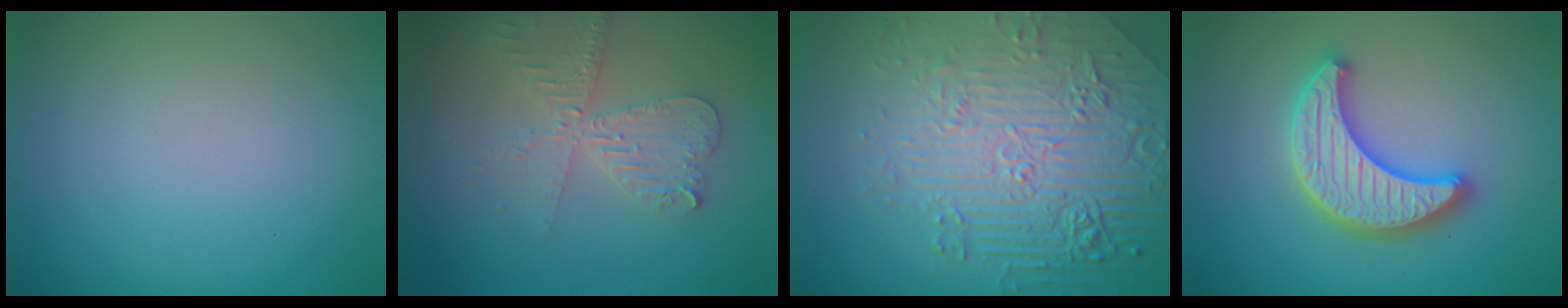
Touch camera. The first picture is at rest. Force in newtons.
{"total": 4.0, "press": 3.4, "slide": 2.1}
{"total": 9.0, "press": 6.1, "slide": 6.5}
{"total": 5.3, "press": 5.2, "slide": 0.9}